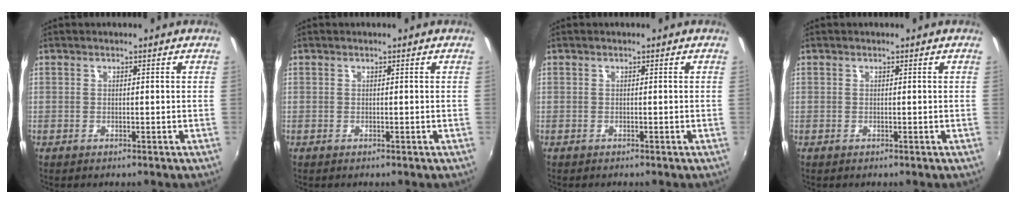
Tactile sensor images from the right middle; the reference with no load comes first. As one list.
[{"total": 0.0}, {"total": 0.0}, {"total": 0.0}]